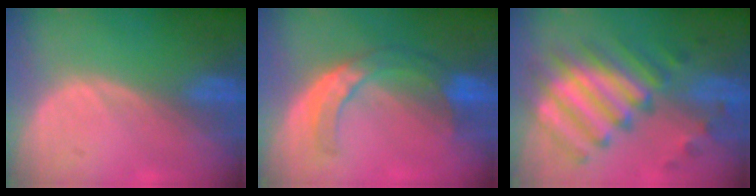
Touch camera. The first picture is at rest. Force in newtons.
{"total": 7.6, "press": 6.5, "slide": 4.0}
{"total": 9.9, "press": 9.7, "slide": 2.2}